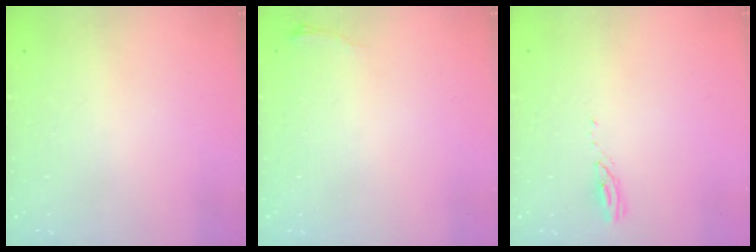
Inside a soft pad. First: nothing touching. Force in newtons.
{"total": 3.1, "press": 3.1, "slide": 0.5}
{"total": 3.0, "press": 3.0, "slide": 0.1}